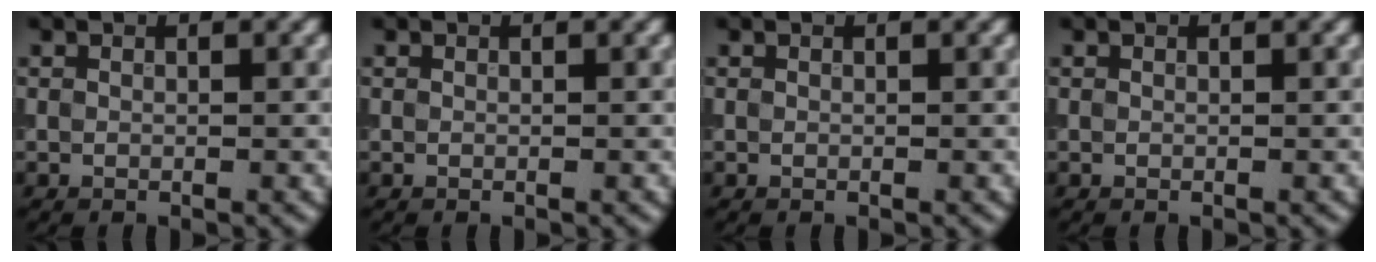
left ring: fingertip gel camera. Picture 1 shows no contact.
{"total": 0.0}
{"total": 0.0}
{"total": 0.0}